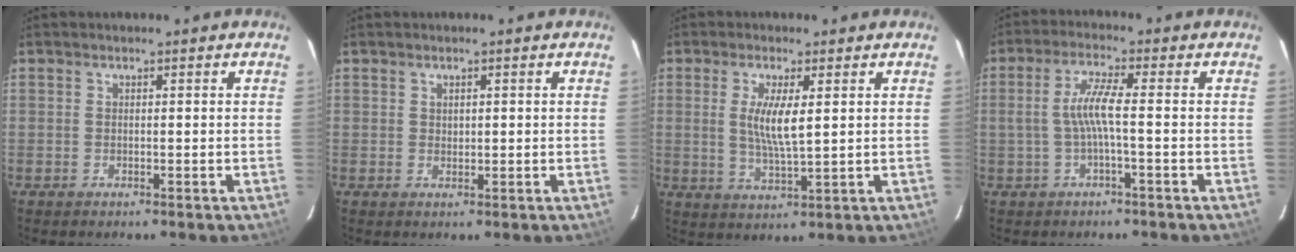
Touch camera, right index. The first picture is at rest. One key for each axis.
{"total": 1.0, "fx": 0.4, "fy": 0.7, "fz": 0.4, "tx": -0.005, "ty": 0.004, "tz": 0.009}
{"total": 6.3, "fx": 1.2, "fy": 1.0, "fz": 6.1, "tx": -0.119, "ty": -0.007, "tz": 0.023}
{"total": 5.1, "fx": -0.9, "fy": -0.1, "fz": 5.1, "tx": -0.105, "ty": 0.003, "tz": -0.014}